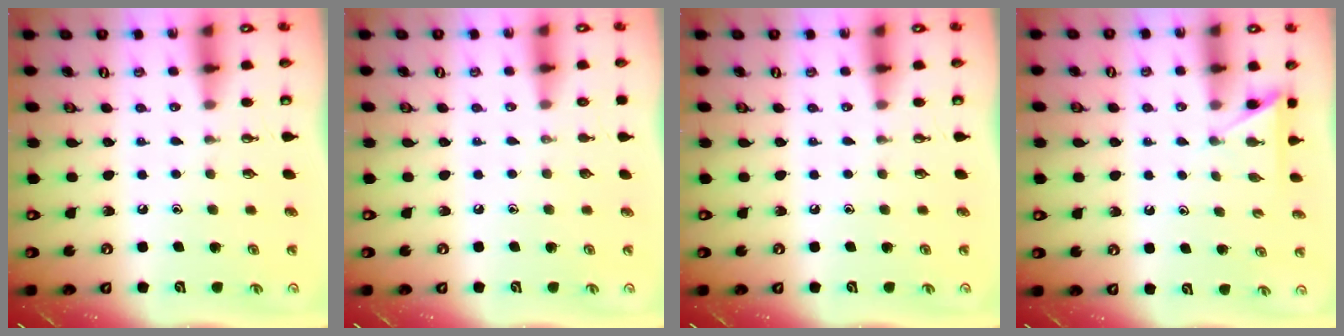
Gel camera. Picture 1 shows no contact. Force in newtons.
{"total": 0.0}
{"total": 0.0}
{"total": 3.1, "press": 3.0, "slide": 0.3}